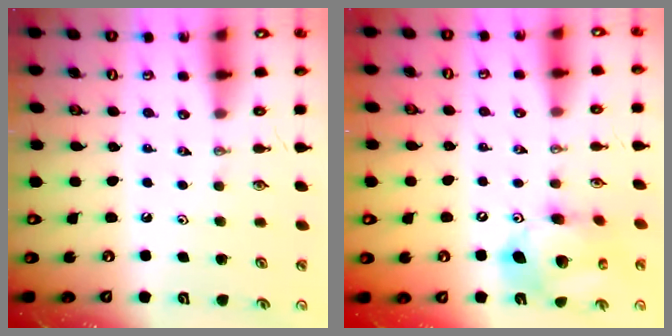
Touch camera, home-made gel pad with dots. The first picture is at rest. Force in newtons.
{"total": 14.9, "press": 14.7, "slide": 2.6}